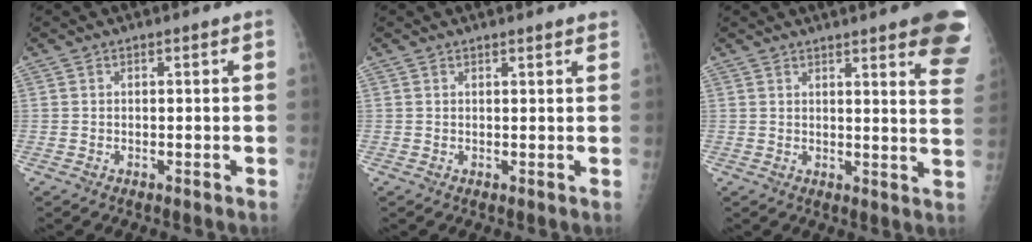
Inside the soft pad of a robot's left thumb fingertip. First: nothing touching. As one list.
[{"total": 2.1, "force": [2.0, 0.3, 0.8], "torque": [-0.003, -0.004, 0.020]}, {"total": 15.4, "force": [9.9, 2.7, 11.4], "torque": [-0.118, -0.039, 0.099]}]